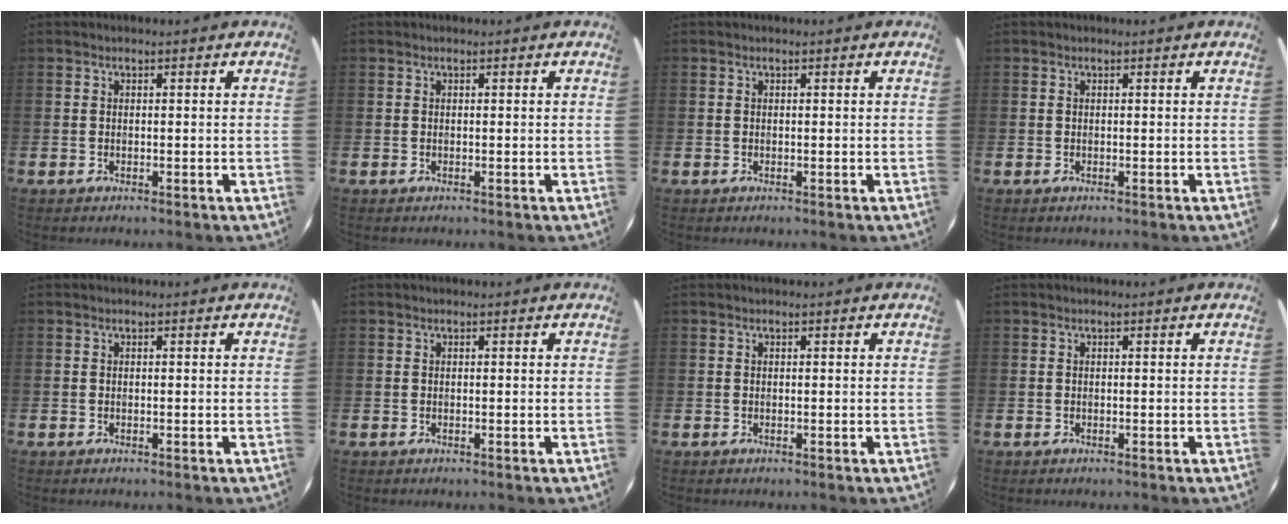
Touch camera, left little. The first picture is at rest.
{"total": 0.0}
{"total": 0.0}
{"total": 0.0}
{"total": 0.0}
{"total": 0.0}
{"total": 0.0}
{"total": 0.0}